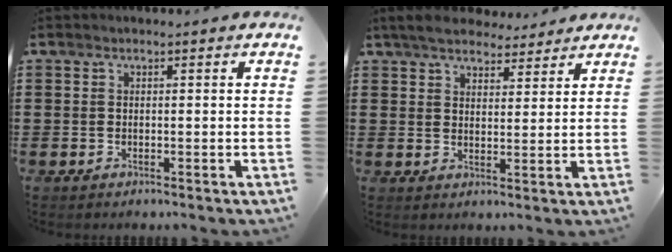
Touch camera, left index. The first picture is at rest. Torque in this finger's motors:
{"motor_torque": [1.06, -1.08, 0.16, 0.03]}